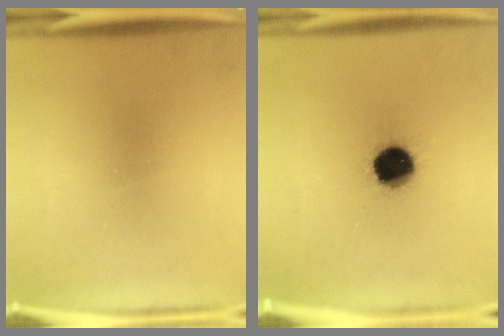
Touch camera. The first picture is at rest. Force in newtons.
{"total": 12.8}